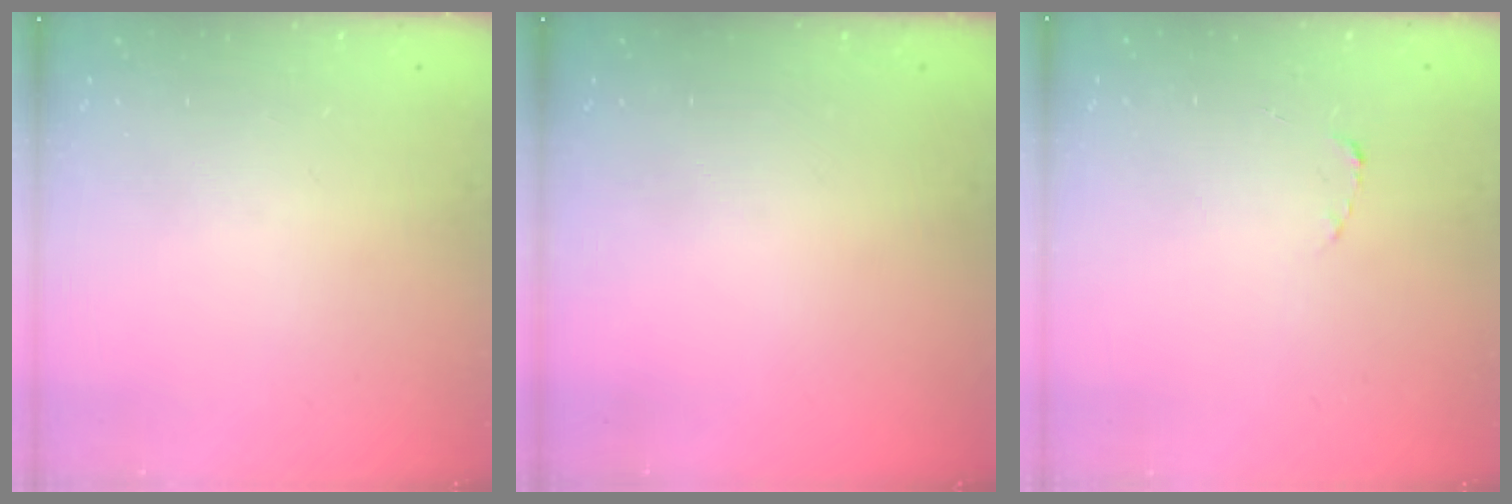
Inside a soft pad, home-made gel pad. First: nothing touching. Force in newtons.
{"total": 0.0}
{"total": 1.8, "press": 1.7, "slide": 0.3}